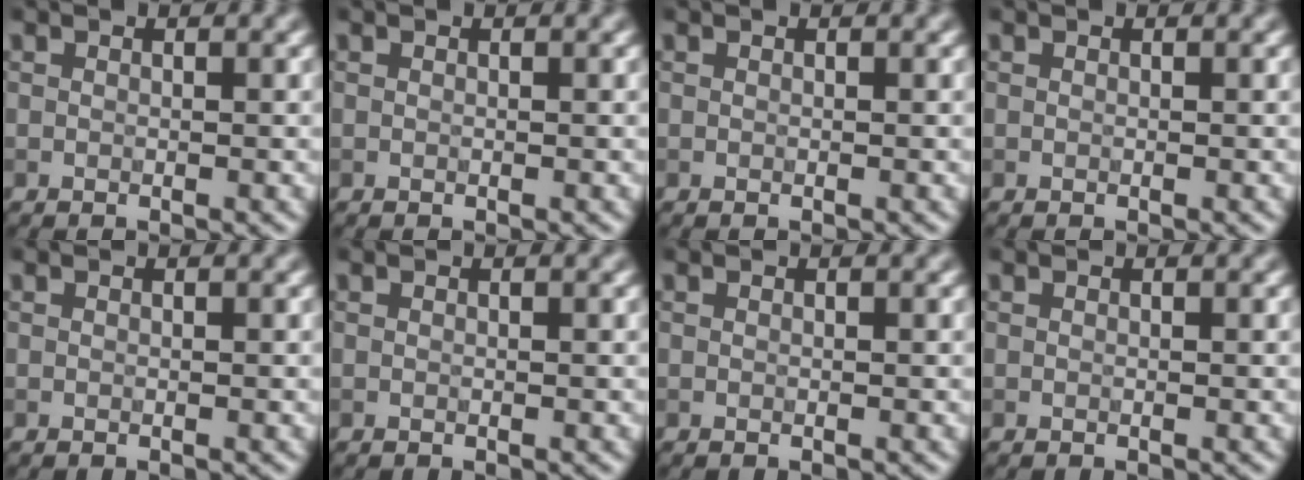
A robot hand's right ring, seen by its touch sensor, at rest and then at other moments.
{"total": 0.0}
{"total": 0.0}
{"total": 0.0}
{"total": 0.0}
{"total": 0.0}
{"total": 0.0}
{"total": 0.0}